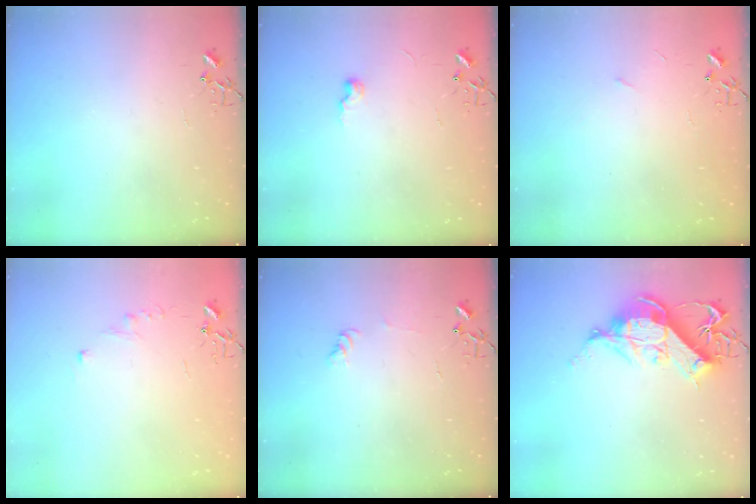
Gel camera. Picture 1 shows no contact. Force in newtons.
{"total": 5.9, "press": 5.9, "slide": 0.6}
{"total": 2.6, "press": 2.6, "slide": 0.4}
{"total": 4.6, "press": 4.6, "slide": 0.6}
{"total": 5.5, "press": 5.5, "slide": 0.7}
{"total": 13.6, "press": 13.6, "slide": 1.3}